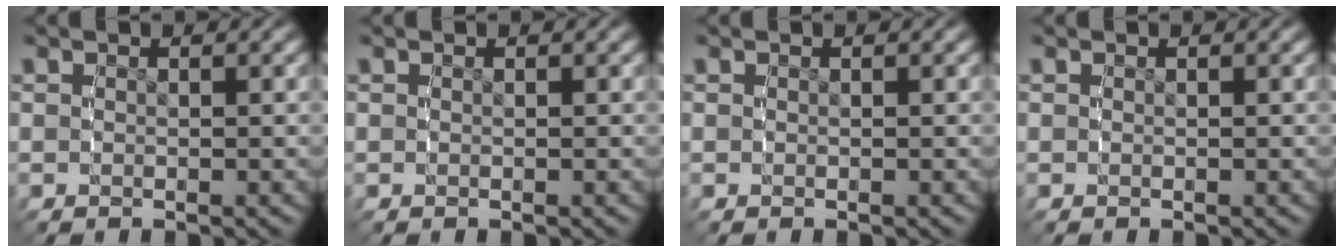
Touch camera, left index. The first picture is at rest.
{"total": 0.0}
{"total": 0.0}
{"total": 0.0}